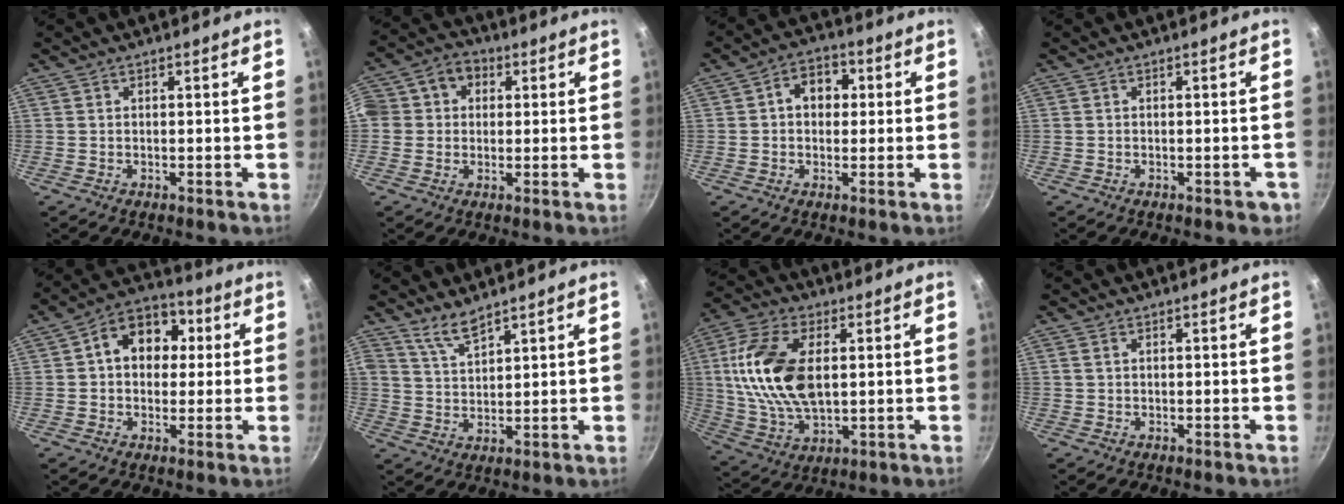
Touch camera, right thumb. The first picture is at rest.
{"total": 9.4, "force": [1.3, 8.3, 4.3], "torque": [-0.062, 0.022, 0.005]}
{"total": 6.9, "force": [1.0, 5.3, 4.2], "torque": [-0.025, 0.012, 0.006]}
{"total": 2.0, "force": [-1.0, 1.2, 1.3], "torque": [-0.004, 0.014, -0.003]}
{"total": 11.9, "force": [2.1, 9.1, 7.3], "torque": [-0.067, 0.022, 0.014]}
{"total": 4.8, "force": [4.0, 1.1, 2.4], "torque": [-0.047, -0.035, 0.083]}
{"total": 17.8, "force": [2.7, 9.9, 14.5], "torque": [-0.275, -0.001, 0.051]}
{"total": 0.8, "force": [0.3, 0.5, 0.6], "torque": [-0.011, 0.002, 0.005]}